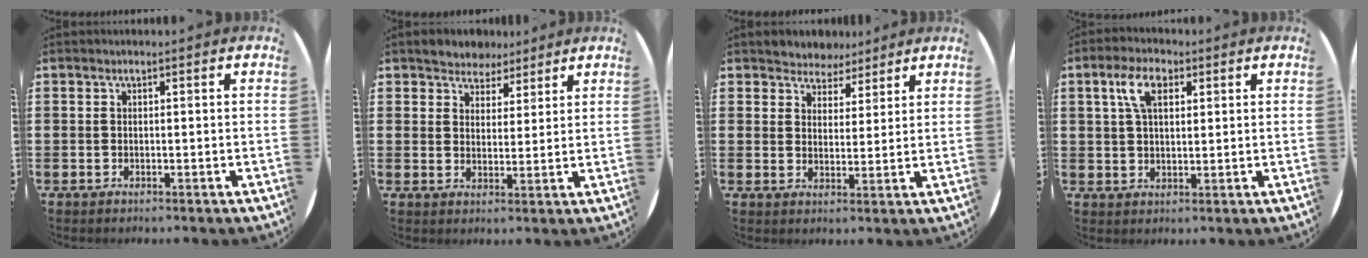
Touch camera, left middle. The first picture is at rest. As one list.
[{"total": 3.7, "force": [3.3, 1.7, -0.4], "torque": [-0.009, -0.004, 0.062]}, {"total": 4.1, "force": [3.6, 1.8, -0.4], "torque": [-0.012, -0.011, 0.065]}, {"total": 5.6, "force": [2.7, 2.8, 3.9], "torque": [-0.080, 0.010, 0.046]}]